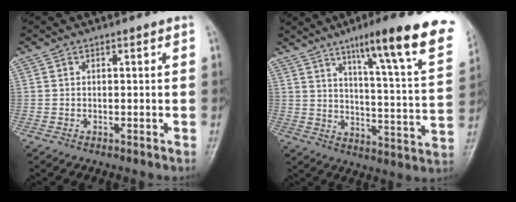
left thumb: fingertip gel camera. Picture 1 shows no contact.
{"total": 22.8, "force": [13.3, 3.0, 18.2], "torque": [-0.236, -0.047, 0.186]}